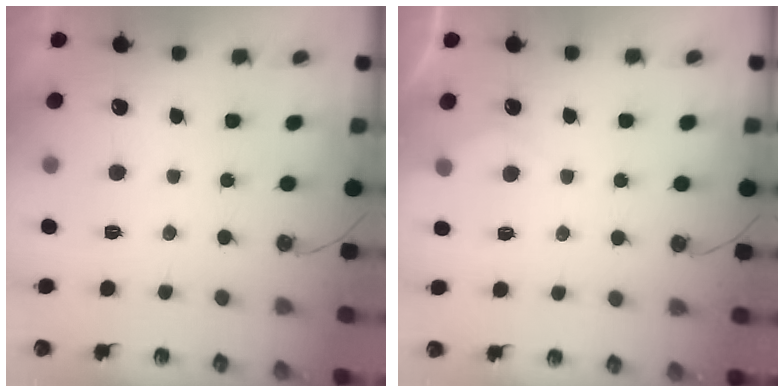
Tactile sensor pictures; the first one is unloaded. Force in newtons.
{"total": 2.9, "press": 2.9, "slide": 0.4}